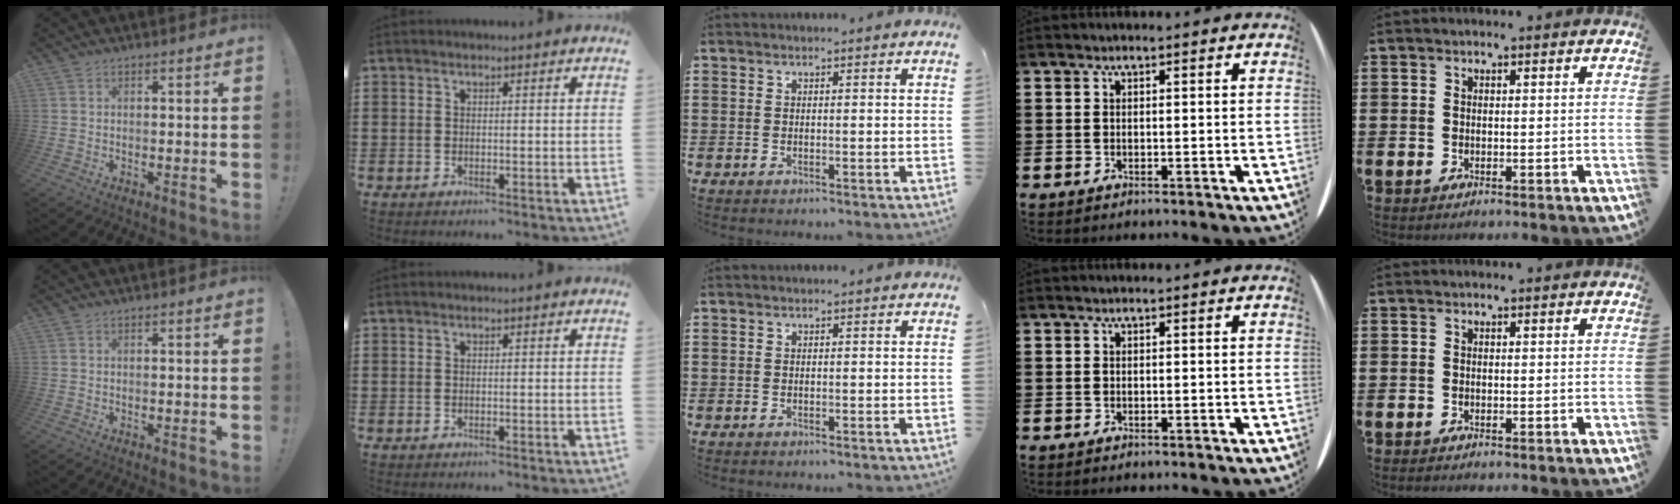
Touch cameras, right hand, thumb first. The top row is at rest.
{}